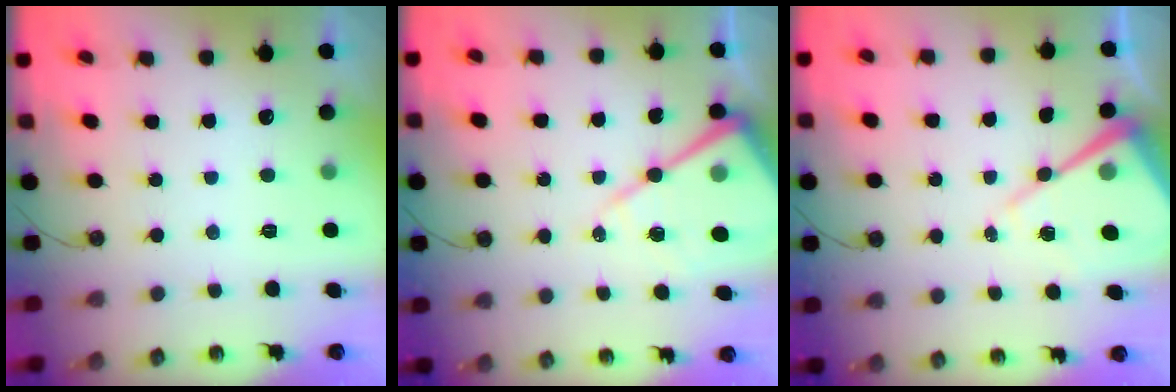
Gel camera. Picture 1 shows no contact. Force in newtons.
{"total": 15.2, "press": 15.1, "slide": 1.3}
{"total": 13.0, "press": 12.9, "slide": 1.3}